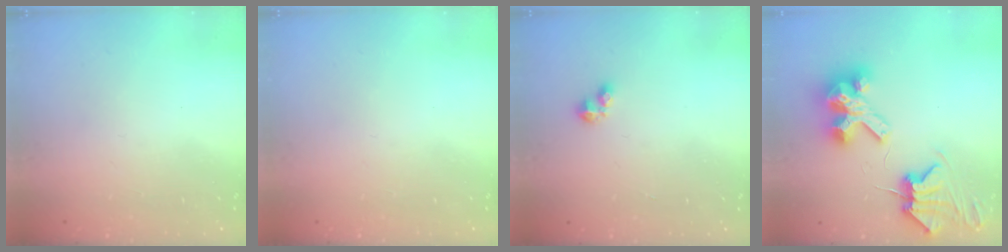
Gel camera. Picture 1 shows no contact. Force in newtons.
{"total": 0.0}
{"total": 2.8, "press": 2.8, "slide": 0.4}
{"total": 9.1, "press": 9.0, "slide": 1.3}